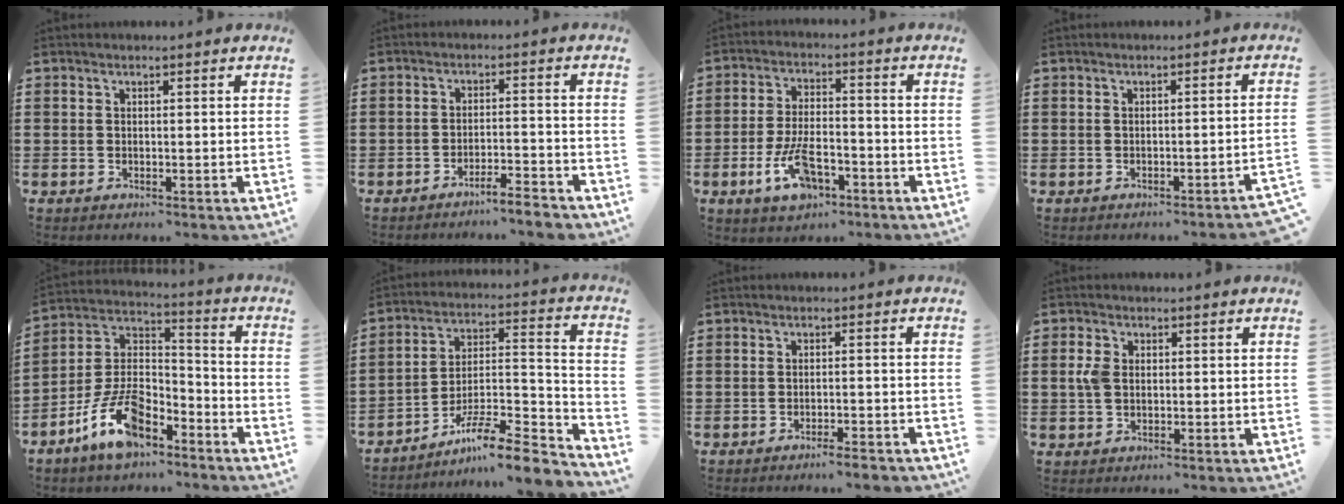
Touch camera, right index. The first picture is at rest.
{"total": 4.0, "force": [-3.8, -0.2, 1.1], "torque": [-0.020, -0.004, -0.077]}
{"total": 8.4, "force": [-4.0, 3.7, 6.4], "torque": [-0.141, -0.002, -0.073]}
{"total": 1.3, "force": [-1.1, -0.3, 0.7], "torque": [-0.014, -0.002, -0.021]}
{"total": 11.5, "force": [-7.5, 5.1, 7.1], "torque": [-0.163, 0.014, -0.147]}
{"total": 9.5, "force": [-7.8, 1.6, 5.3], "torque": [-0.082, 0.011, -0.152]}
{"total": 2.3, "force": [-2.0, 0.0, 1.2], "torque": [-0.019, 0.002, -0.038]}
{"total": 3.1, "force": [0.4, 2.1, 2.2], "torque": [-0.063, 0.004, 0.001]}